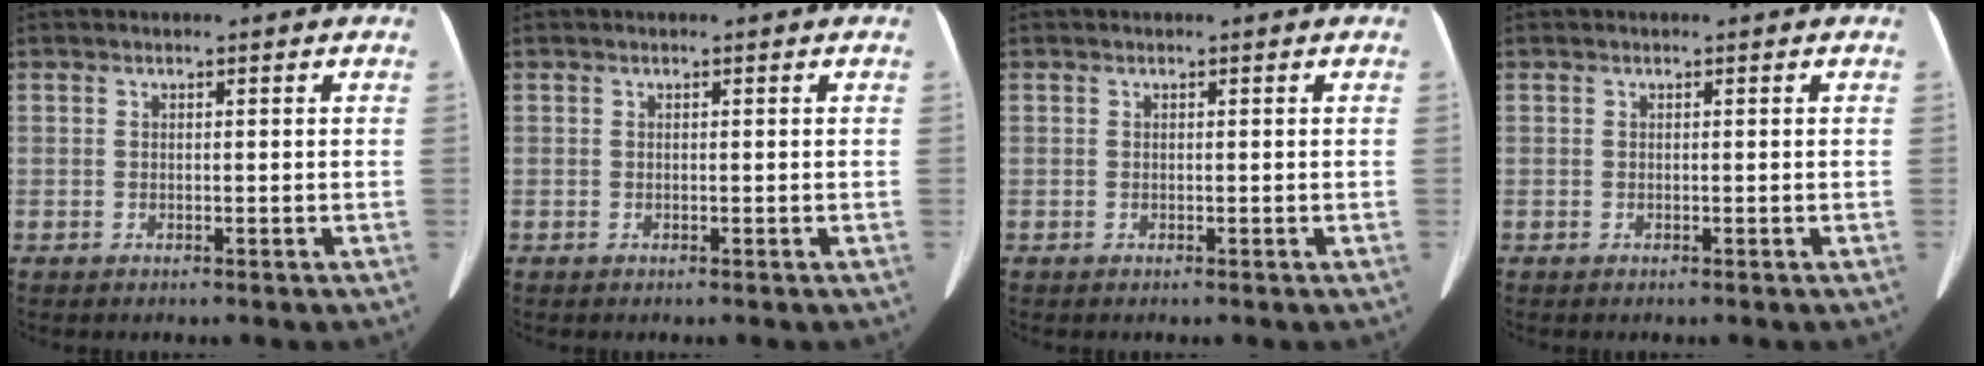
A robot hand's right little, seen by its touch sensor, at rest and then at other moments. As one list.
[{"total": 0.0}, {"total": 0.0}, {"total": 0.0}]